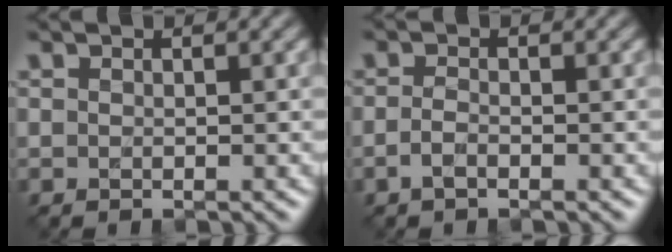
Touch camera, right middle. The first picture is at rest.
{"total": 1.1, "force": [-0.6, 0.4, 0.9], "torque": [-0.022, 0.000, -0.015]}